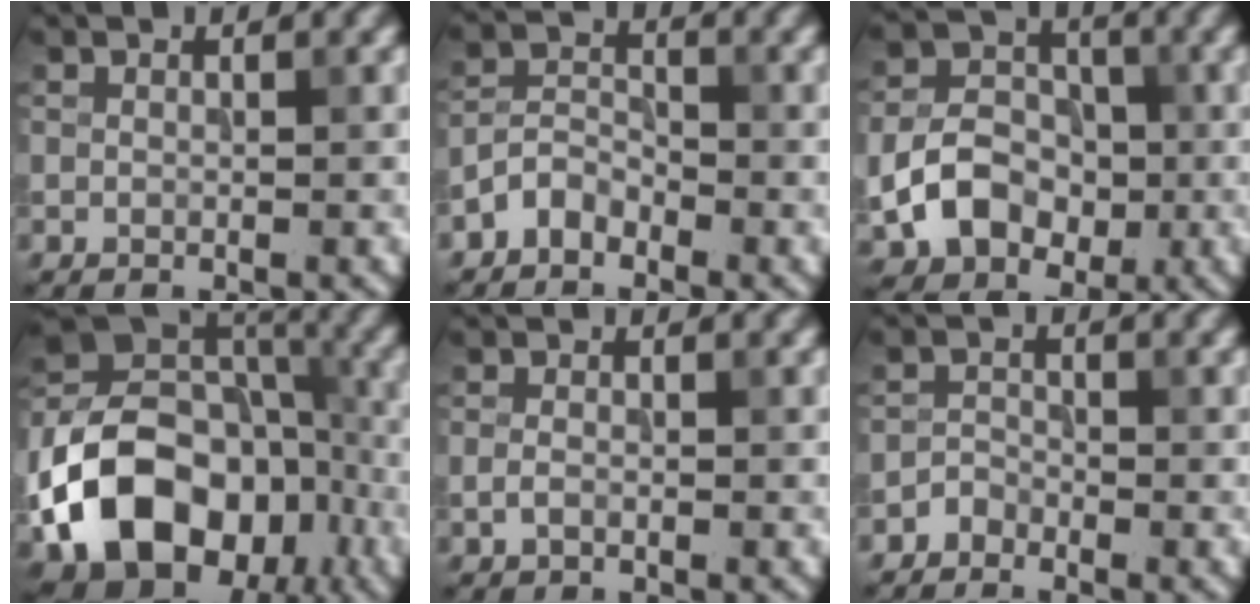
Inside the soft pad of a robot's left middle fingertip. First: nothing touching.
{"total": 2.6, "force": [-1.8, 1.4, 1.1], "torque": [-0.018, 0.011, -0.044]}
{"total": 6.7, "force": [-1.5, 5.2, 3.8], "torque": [-0.072, -0.001, -0.029]}
{"total": 14.8, "force": [-5.7, 10.7, 8.5], "torque": [-0.154, 0.001, -0.108]}
{"total": 1.2, "force": [-0.4, 0.8, 0.8], "torque": [-0.018, 0.001, -0.010]}
{"total": 1.3, "force": [-1.1, 0.6, 0.1], "torque": [0.001, 0.006, -0.024]}